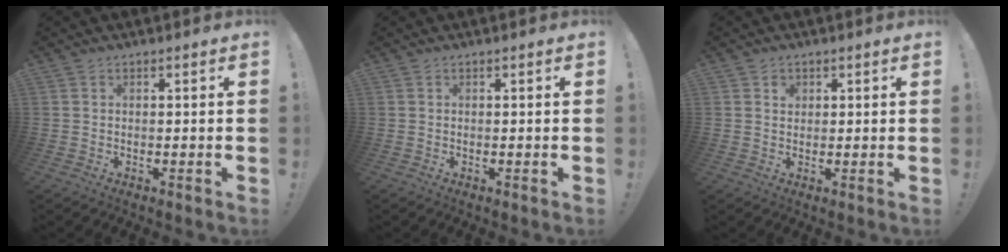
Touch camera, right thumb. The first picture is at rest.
{"total": 0.0}
{"total": 1.5, "force": [0.7, 1.3, 0.4], "torque": [0.016, -0.008, 0.008]}